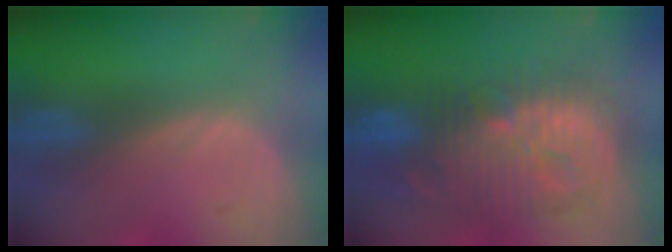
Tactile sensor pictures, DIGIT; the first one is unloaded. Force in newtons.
{"total": 13.7, "press": 13.7, "slide": 1.1}